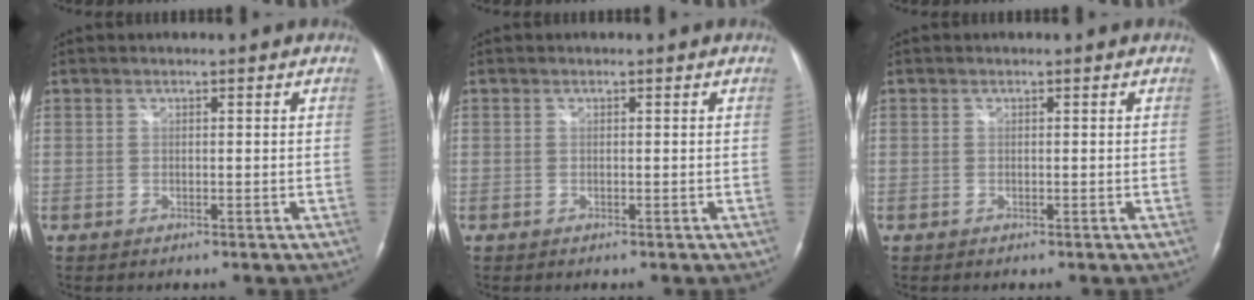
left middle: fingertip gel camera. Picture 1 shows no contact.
{"total": 0.0}
{"total": 0.0}